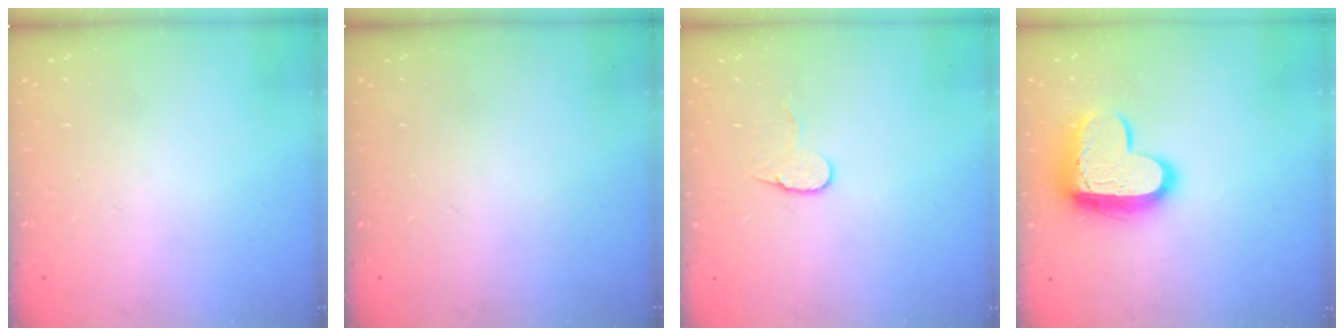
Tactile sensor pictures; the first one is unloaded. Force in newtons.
{"total": 0.0}
{"total": 7.3, "press": 7.3, "slide": 0.4}
{"total": 14.9, "press": 14.9, "slide": 1.4}